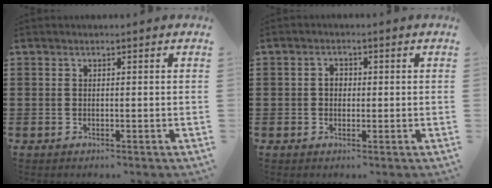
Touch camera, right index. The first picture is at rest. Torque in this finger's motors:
{"motor_torque": [0.43, -0.32, 0.21, 0.05]}